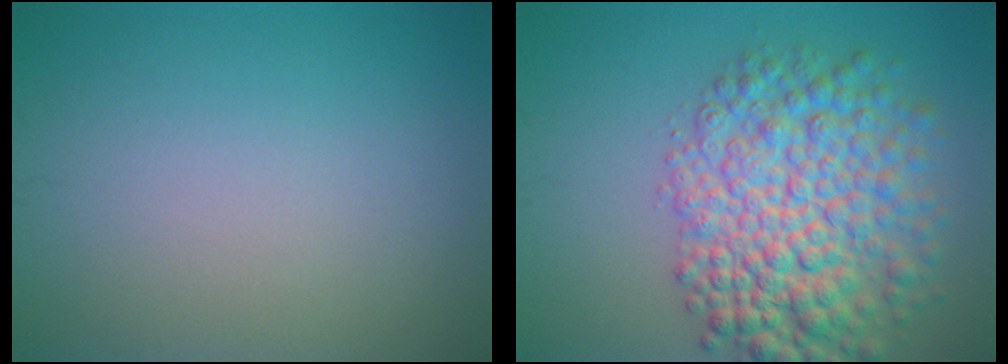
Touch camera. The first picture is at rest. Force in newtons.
{"total": 8.9, "press": 8.9, "slide": 0.2}